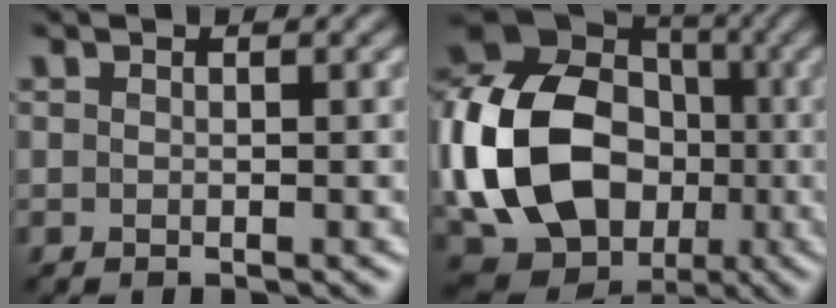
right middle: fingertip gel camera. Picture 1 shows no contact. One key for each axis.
{"total": 17.1, "fx": -1.9, "fy": 13.9, "fz": 9.8, "tx": -0.234, "ty": -0.001, "tz": -0.032}